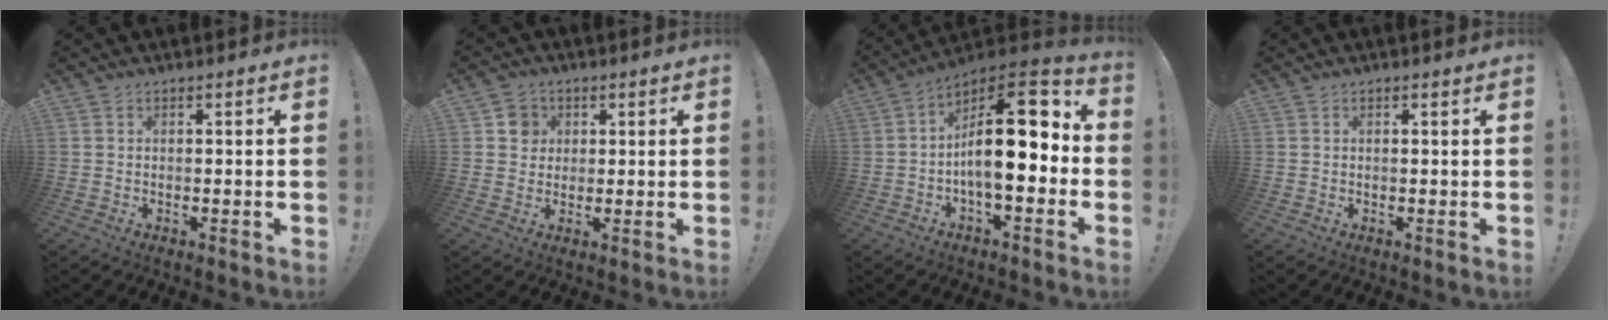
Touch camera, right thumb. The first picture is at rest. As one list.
[{"total": 5.4, "force": [1.5, 5.0, 1.3], "torque": [-0.013, 0.000, 0.028]}, {"total": 18.9, "force": [0.1, 7.9, 17.2], "torque": [-0.267, 0.000, 0.004]}, {"total": 0.8, "force": [0.5, -0.5, 0.4], "torque": [0.004, -0.006, 0.006]}]